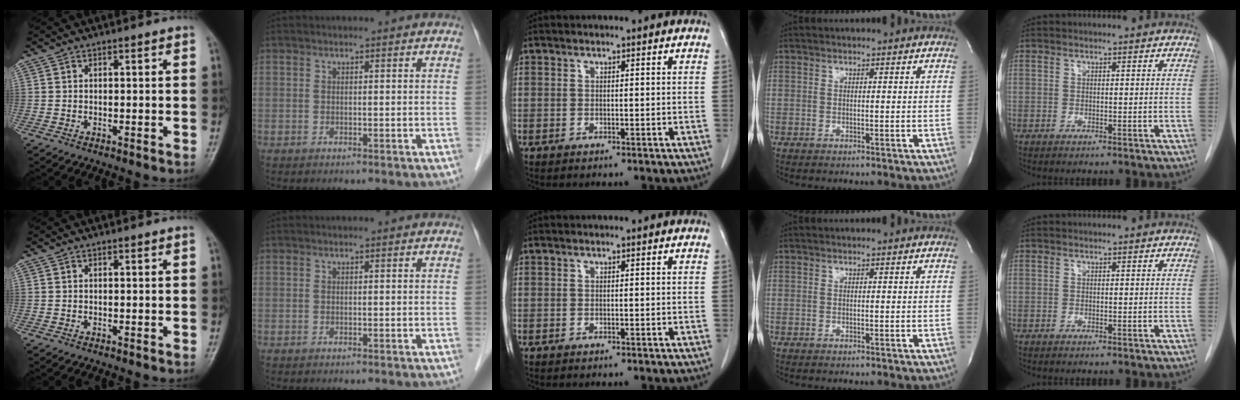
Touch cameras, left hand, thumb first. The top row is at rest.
{}